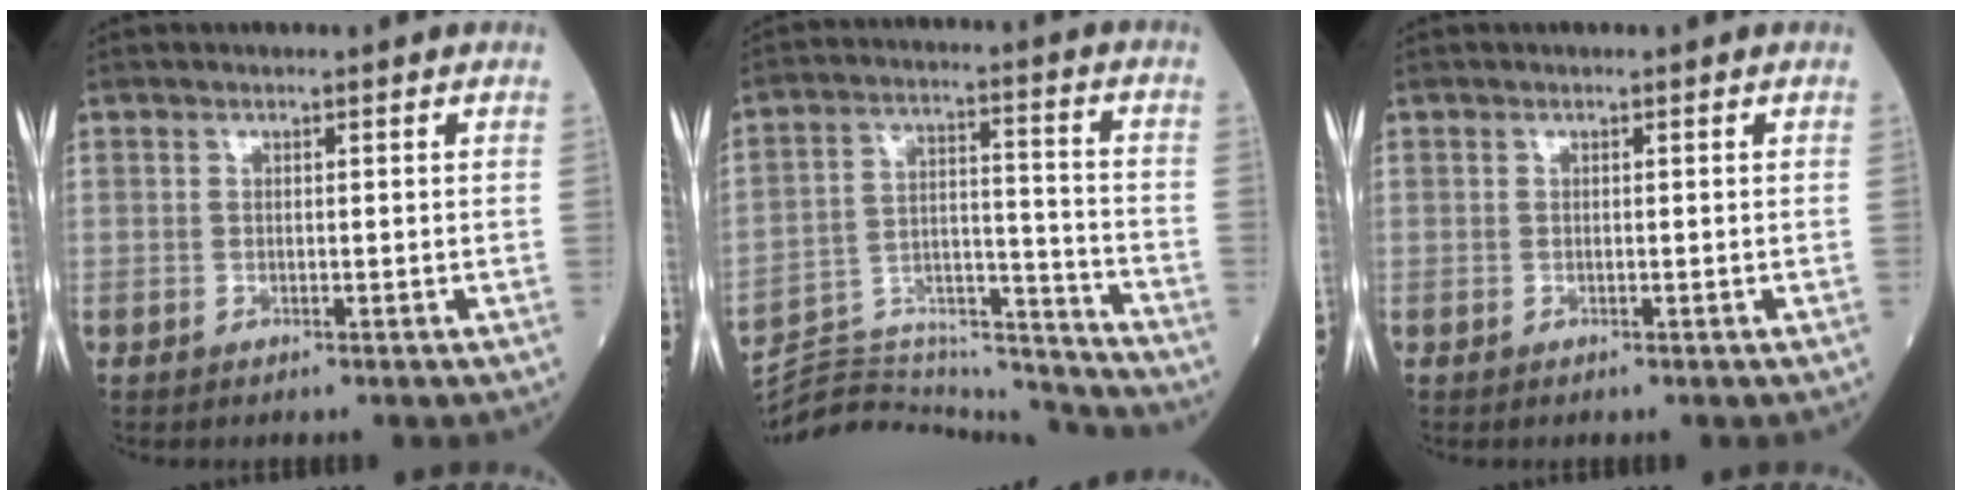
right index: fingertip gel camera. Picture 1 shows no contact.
{"total": 18.6, "force": [-18.4, 1.4, 2.0], "torque": [-0.034, 0.049, -0.272]}
{"total": 0.0}